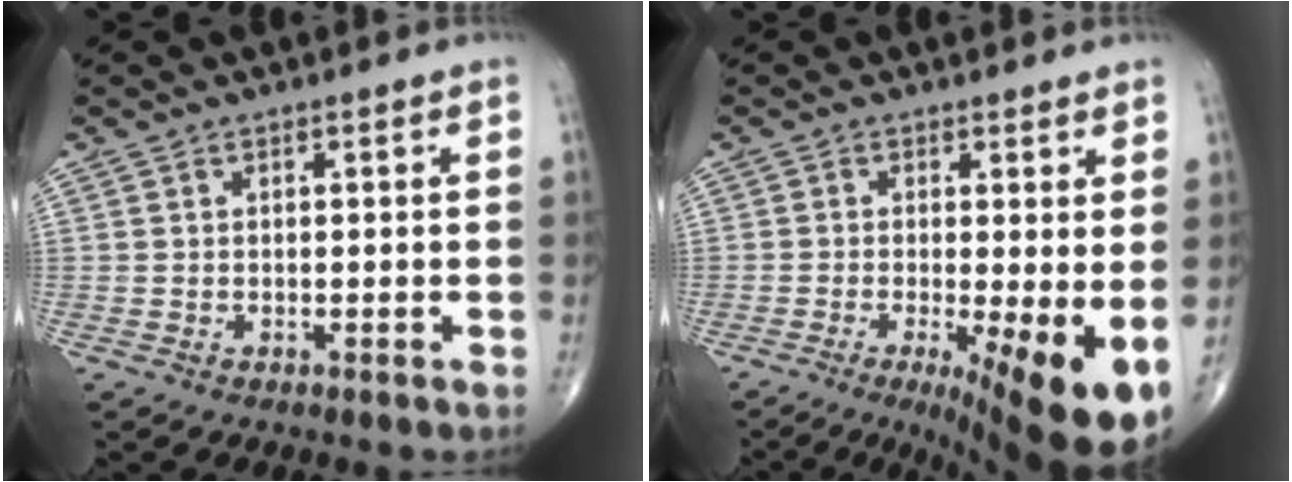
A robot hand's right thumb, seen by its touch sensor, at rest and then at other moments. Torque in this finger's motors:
{"motor_torque": [1.43, 2.78, 1.06, -1.14, 0.41]}